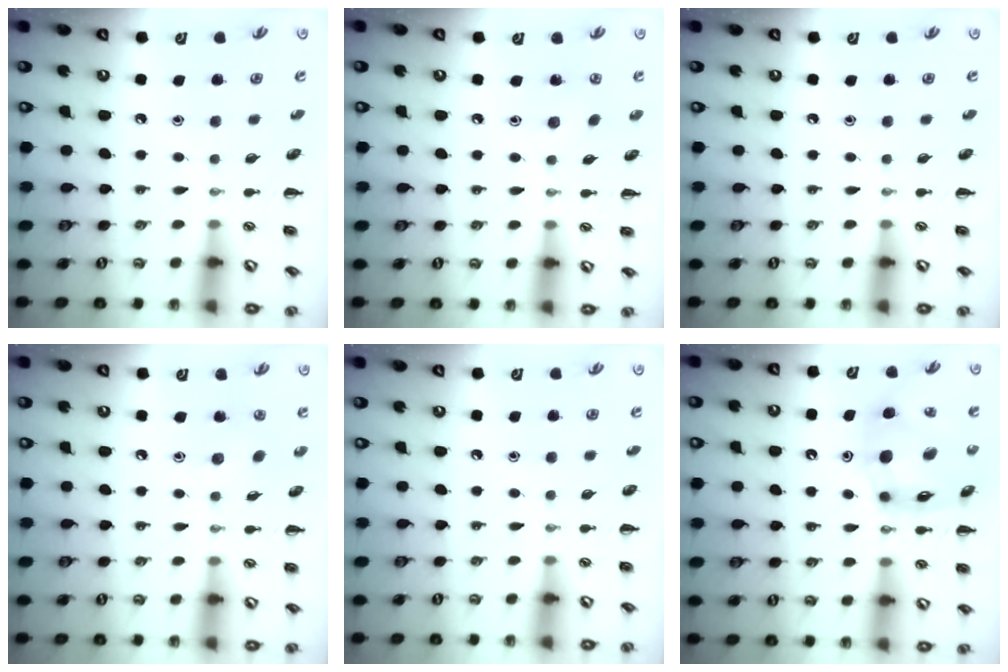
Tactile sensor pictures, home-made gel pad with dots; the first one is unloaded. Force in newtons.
{"total": 3.0, "press": 2.9, "slide": 0.8}
{"total": 0.0}
{"total": 2.5, "press": 2.4, "slide": 0.8}
{"total": 0.0}
{"total": 13.2, "press": 12.8, "slide": 3.2}